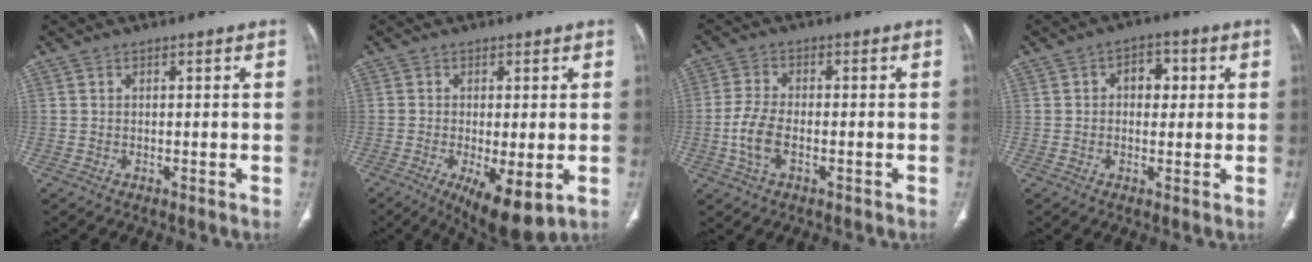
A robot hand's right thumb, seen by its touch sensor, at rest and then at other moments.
{"total": 9.8, "force": [-3.3, 3.3, 8.6], "torque": [-0.136, -0.018, -0.046]}
{"total": 6.3, "force": [-1.7, 3.4, 5.1], "torque": [-0.113, 0.010, -0.034]}
{"total": 5.1, "force": [0.9, 3.6, 3.4], "torque": [-0.018, 0.005, 0.007]}